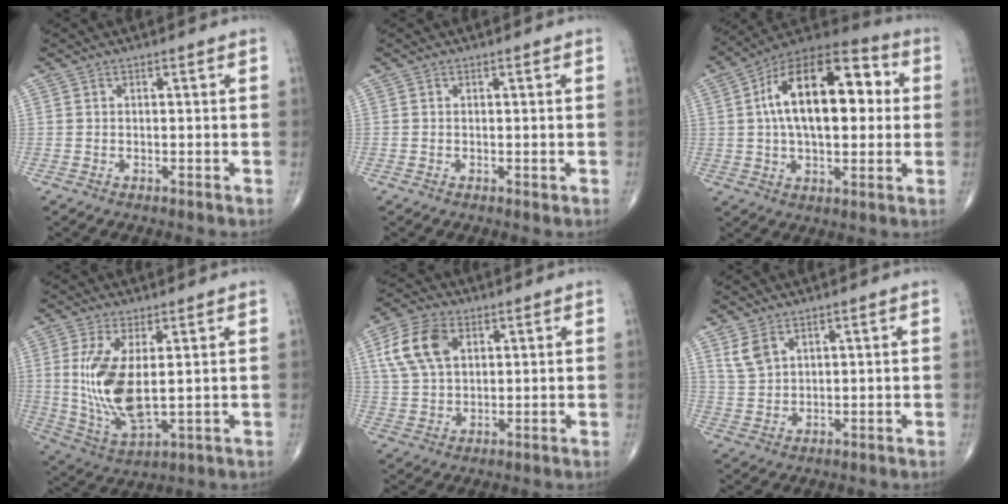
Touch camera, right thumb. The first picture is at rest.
{"total": 0.0}
{"total": 21.6, "force": [3.5, 11.1, 18.2], "torque": [-0.276, 0.026, 0.045]}
{"total": 12.7, "force": [1.5, 5.2, 11.5], "torque": [-0.242, -0.023, 0.044]}
{"total": 10.2, "force": [3.5, 6.4, 7.2], "torque": [-0.136, 0.002, 0.067]}
{"total": 4.1, "force": [2.5, 2.3, 2.3], "torque": [-0.043, -0.008, 0.061]}